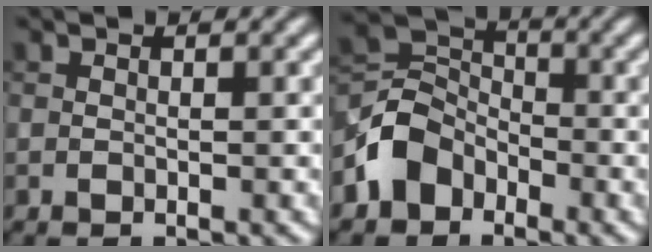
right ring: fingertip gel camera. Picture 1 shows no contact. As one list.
[{"total": 4.3, "force": [-2.5, 3.3, 1.3], "torque": [-0.024, 0.009, -0.060]}]